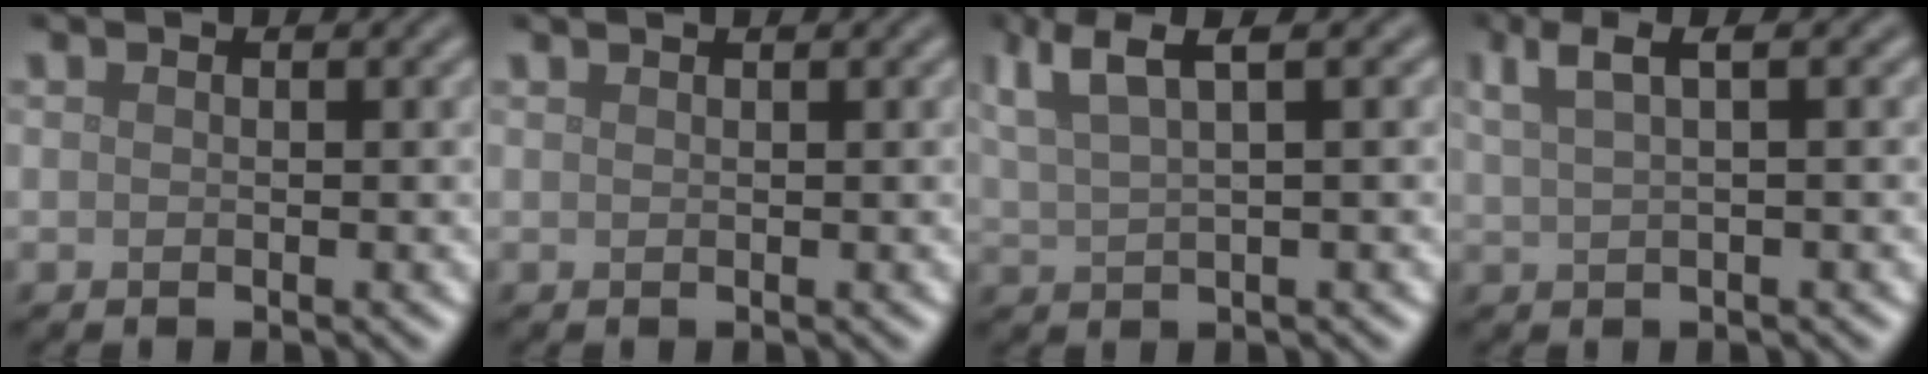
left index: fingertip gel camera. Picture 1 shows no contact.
{"total": 0.6, "force": [0.5, 0.0, 0.2], "torque": [-0.003, -0.001, 0.006]}
{"total": 5.2, "force": [3.3, 1.2, 3.9], "torque": [-0.069, 0.018, 0.062]}
{"total": 3.4, "force": [1.9, 0.9, 2.7], "torque": [-0.039, 0.012, 0.034]}